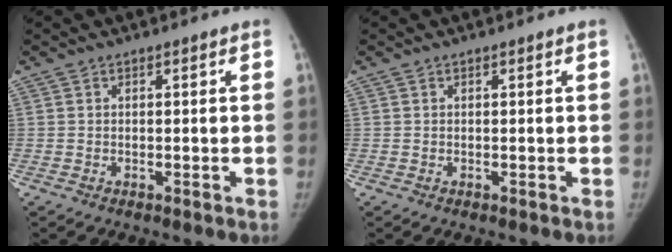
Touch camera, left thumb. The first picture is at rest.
{"total": 0.0}